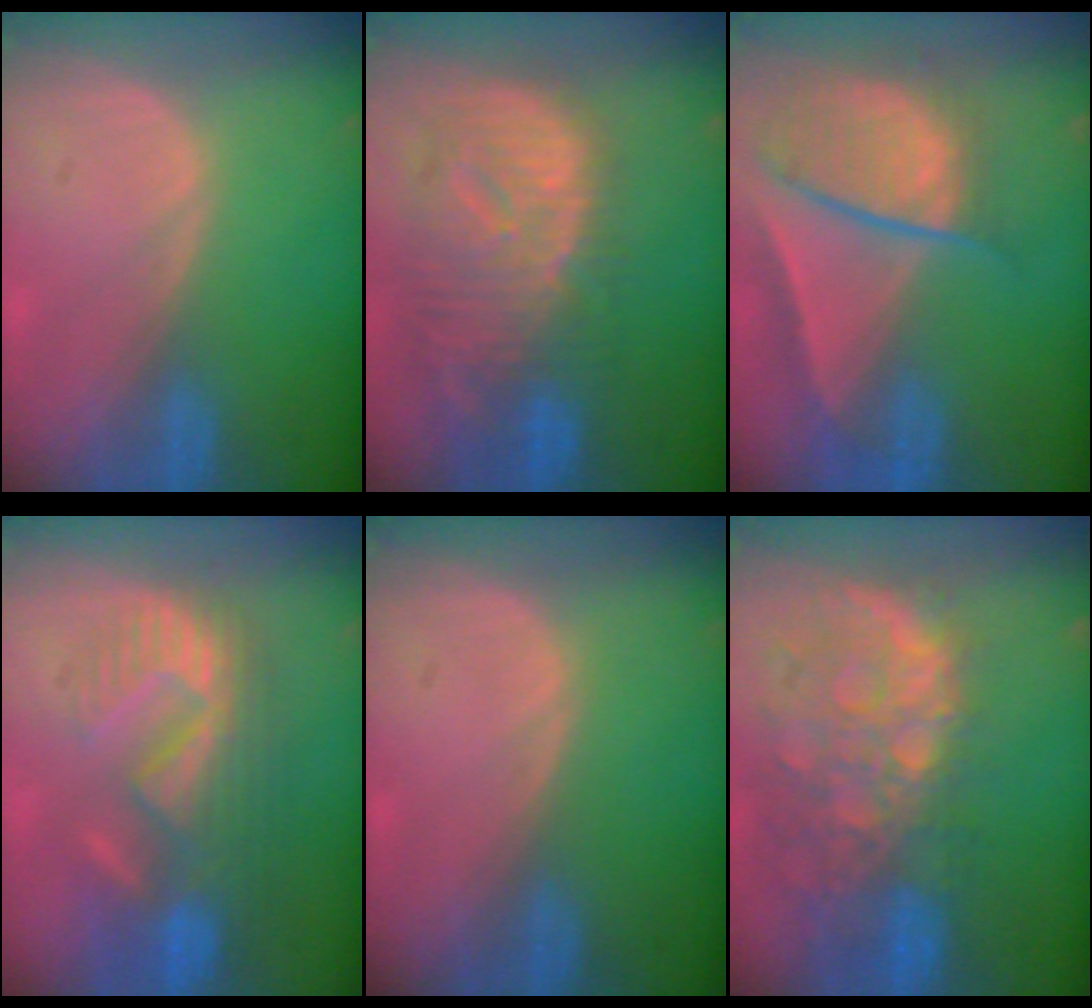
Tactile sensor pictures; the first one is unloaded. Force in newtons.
{"total": 12.4, "press": 10.7, "slide": 6.3}
{"total": 10.1, "press": 8.3, "slide": 5.7}
{"total": 10.4, "press": 9.6, "slide": 3.8}
{"total": 0.0}
{"total": 12.8, "press": 10.5, "slide": 7.3}